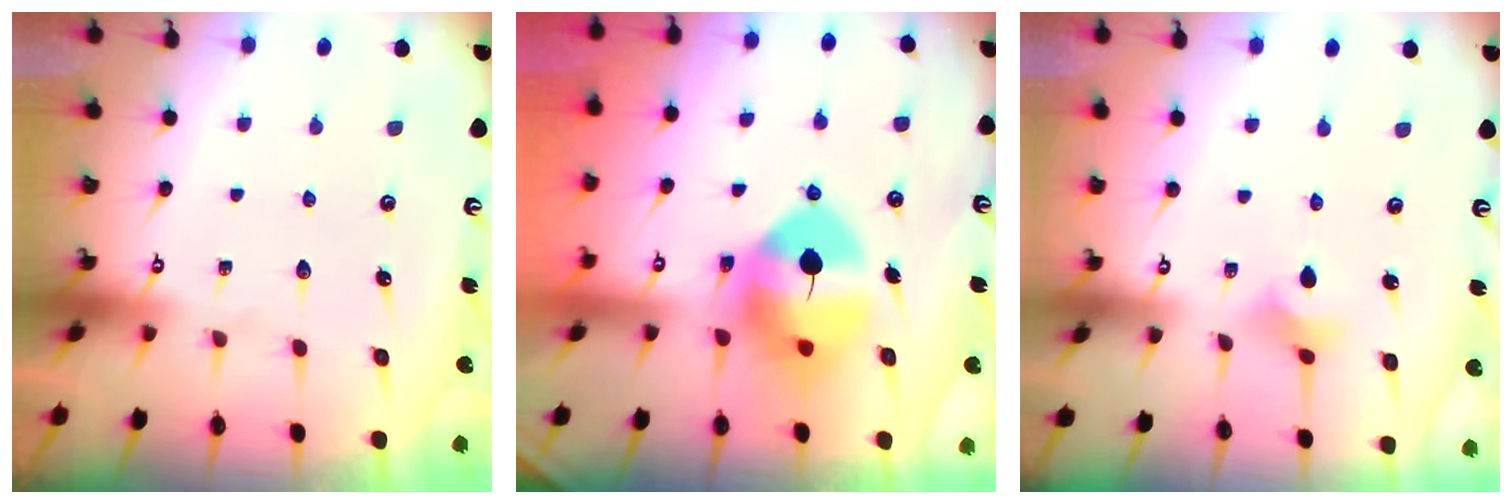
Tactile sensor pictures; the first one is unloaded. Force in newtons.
{"total": 11.7, "press": 11.5, "slide": 2.2}
{"total": 3.9, "press": 3.8, "slide": 0.9}